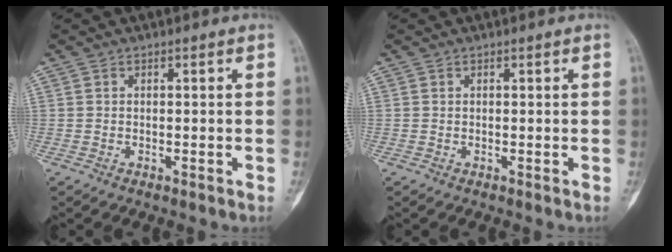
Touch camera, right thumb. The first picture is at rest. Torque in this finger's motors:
{"motor_torque": [0.16, 0.16, 0.07, -0.04, 0.00]}